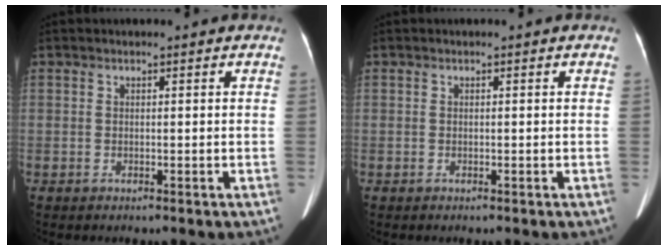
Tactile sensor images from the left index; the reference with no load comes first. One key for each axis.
{"total": 0.0}